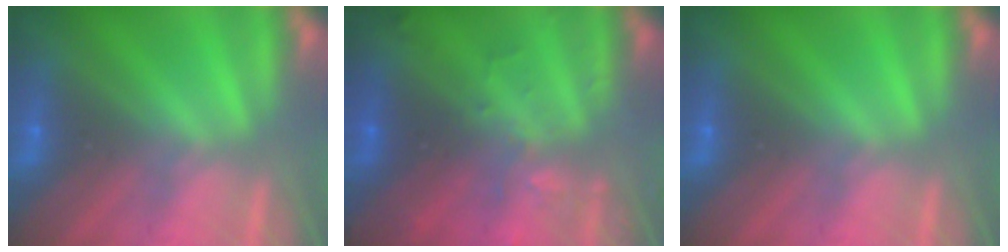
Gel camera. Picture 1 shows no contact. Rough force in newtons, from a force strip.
{"total": 2.8}
{"total": 0.0}